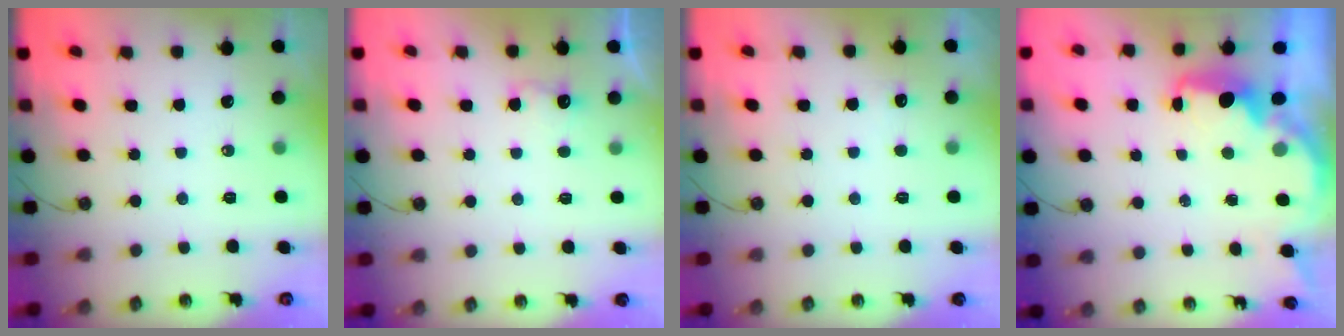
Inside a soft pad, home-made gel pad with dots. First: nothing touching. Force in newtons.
{"total": 5.2, "press": 5.1, "slide": 1.0}
{"total": 2.5, "press": 2.3, "slide": 1.0}
{"total": 3.8, "press": 3.8, "slide": 0.5}